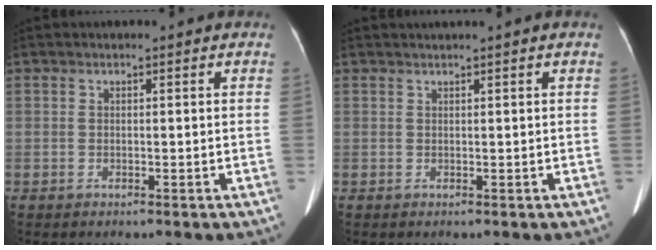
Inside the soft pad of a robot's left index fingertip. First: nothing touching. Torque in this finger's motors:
{"motor_torque": [0.00, -1.41, -0.02, 0.01]}